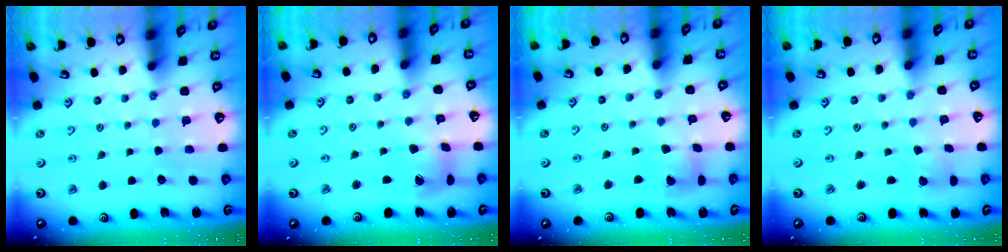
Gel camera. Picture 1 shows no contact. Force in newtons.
{"total": 6.4, "press": 6.3, "slide": 0.8}
{"total": 8.0, "press": 7.9, "slide": 1.1}
{"total": 2.9, "press": 2.9, "slide": 0.1}